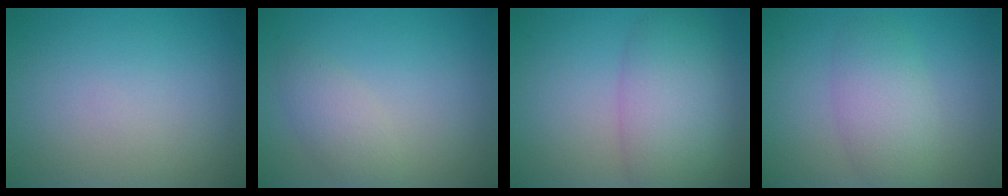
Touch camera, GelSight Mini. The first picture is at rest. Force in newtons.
{"total": 2.1, "press": 2.1, "slide": 0.1}
{"total": 6.7, "press": 6.7, "slide": 0.4}
{"total": 4.0, "press": 4.0, "slide": 0.2}